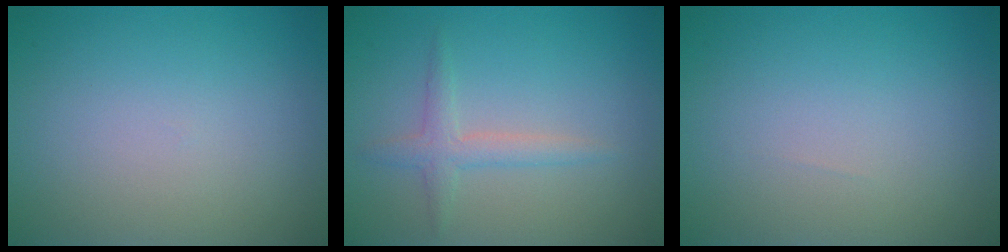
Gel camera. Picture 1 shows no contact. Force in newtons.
{"total": 2.0, "press": 2.0, "slide": 0.1}
{"total": 0.0}